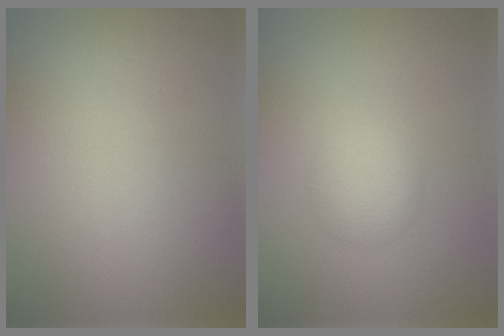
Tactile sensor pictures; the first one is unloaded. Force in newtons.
{"total": 2.2, "press": 2.2, "slide": 0.1}